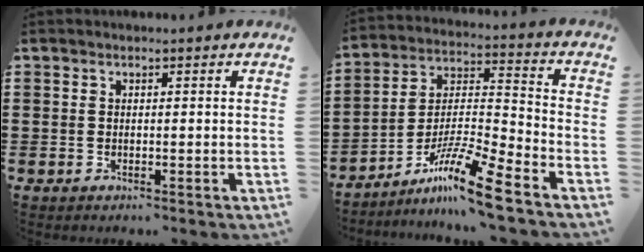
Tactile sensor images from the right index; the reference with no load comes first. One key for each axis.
{"total": 12.2, "fx": -9.2, "fy": 0.4, "fz": 8.0, "tx": -0.144, "ty": 0.013, "tz": -0.178}